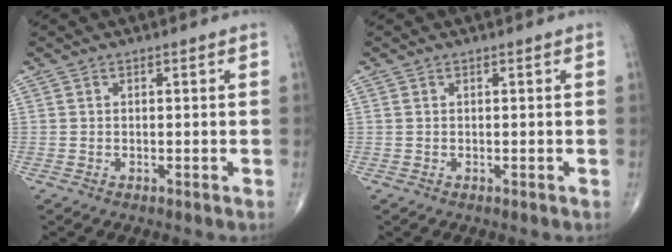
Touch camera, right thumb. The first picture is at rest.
{"total": 0.0}